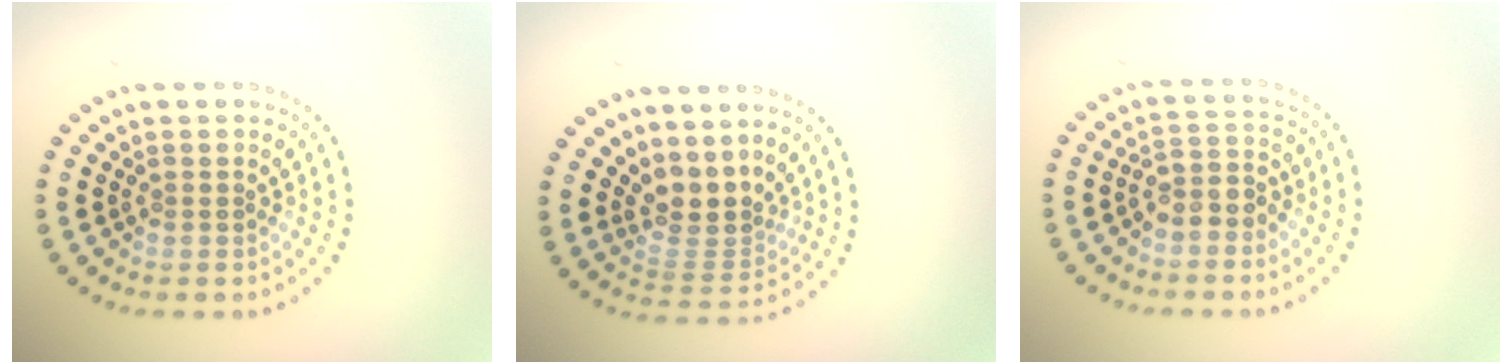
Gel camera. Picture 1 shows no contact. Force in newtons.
{"total": 3.4, "press": 2.5, "slide": 2.4}
{"total": 2.4, "press": 2.1, "slide": 1.2}